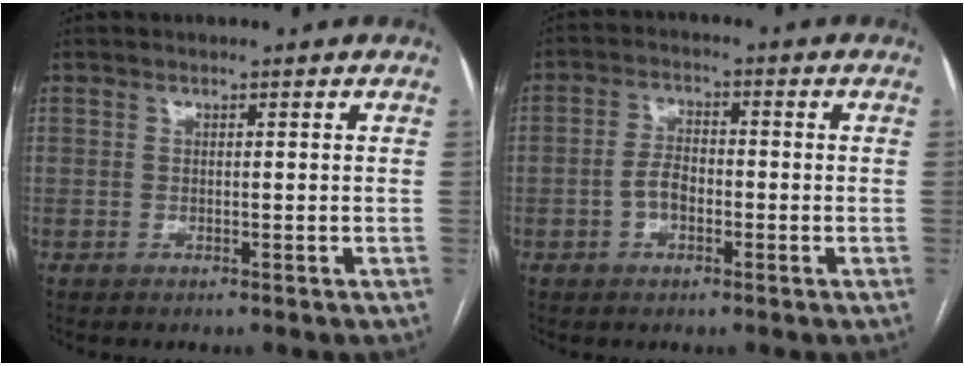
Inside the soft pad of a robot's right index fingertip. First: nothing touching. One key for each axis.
{"total": 3.9, "fx": -1.3, "fy": 2.2, "fz": 3.0, "tx": -0.060, "ty": 0.013, "tz": -0.024}